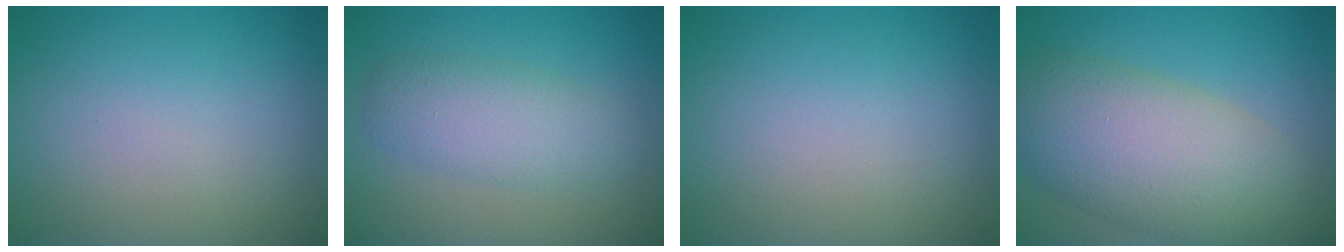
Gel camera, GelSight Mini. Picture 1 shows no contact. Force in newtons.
{"total": 4.0, "press": 4.0, "slide": 0.1}
{"total": 0.0}
{"total": 10.0, "press": 10.0, "slide": 0.6}